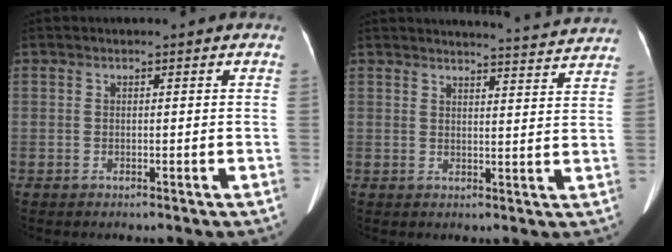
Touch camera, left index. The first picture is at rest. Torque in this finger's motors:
{"motor_torque": [0.36, -0.76, 0.00, 0.00]}